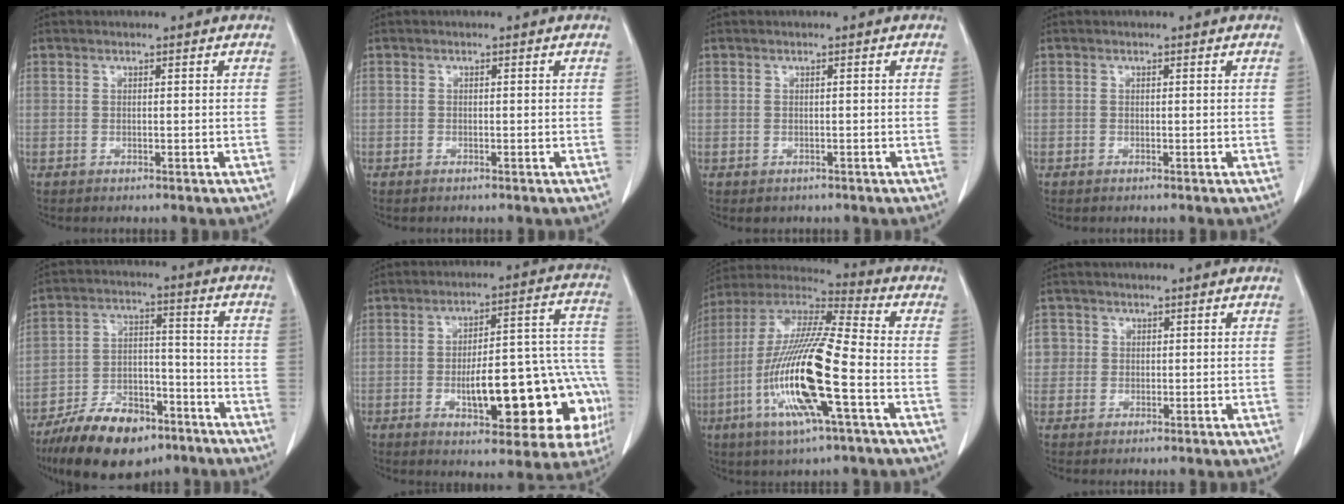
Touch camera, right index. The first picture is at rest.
{"total": 0.5, "force": [-0.4, 0.3, 0.1], "torque": [-0.006, 0.000, -0.008]}
{"total": 1.1, "force": [-0.6, 0.9, 0.1], "torque": [-0.006, 0.002, -0.004]}
{"total": 0.0}
{"total": 15.2, "force": [-10.6, 6.5, 8.7], "torque": [-0.147, 0.007, -0.180]}
{"total": 21.3, "force": [-6.0, 6.7, 19.3], "torque": [-0.171, 0.044, -0.063]}
{"total": 19.2, "force": [-5.5, 1.6, 18.3], "torque": [-0.377, -0.016, -0.109]}
{"total": 2.8, "force": [0.5, 2.8, 0.1], "torque": [0.016, 0.006, 0.009]}